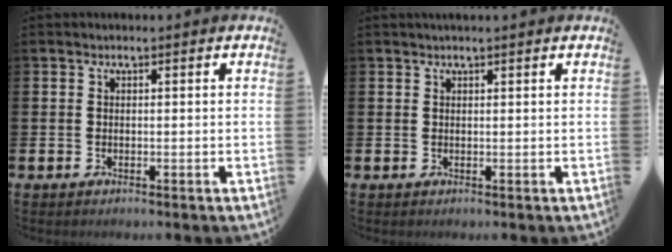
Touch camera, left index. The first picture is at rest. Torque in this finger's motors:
{"motor_torque": [0.47, -0.38, 0.05, 0.08]}